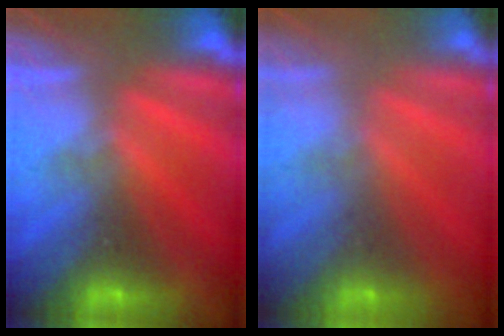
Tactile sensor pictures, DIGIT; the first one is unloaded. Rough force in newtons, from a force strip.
{"total": 9.4}